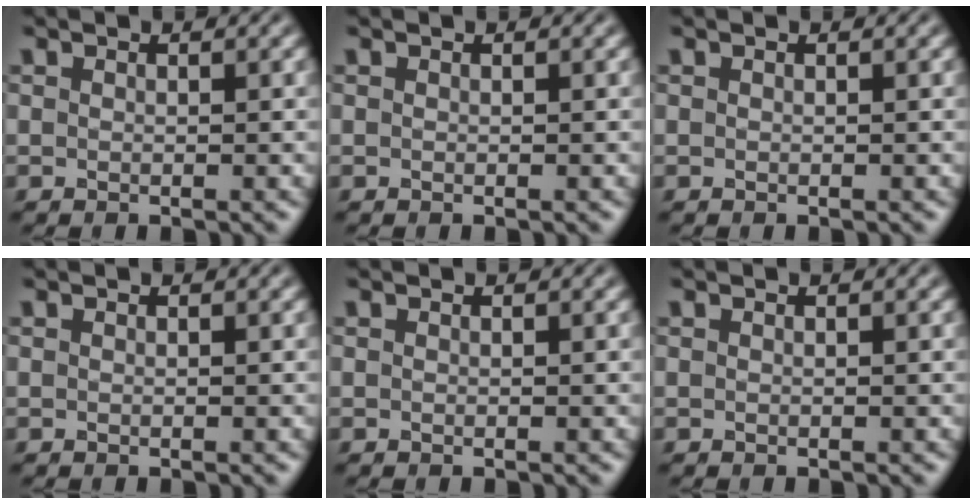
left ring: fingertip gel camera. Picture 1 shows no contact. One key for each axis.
{"total": 0.0}
{"total": 0.0}
{"total": 0.0}
{"total": 0.0}
{"total": 0.0}